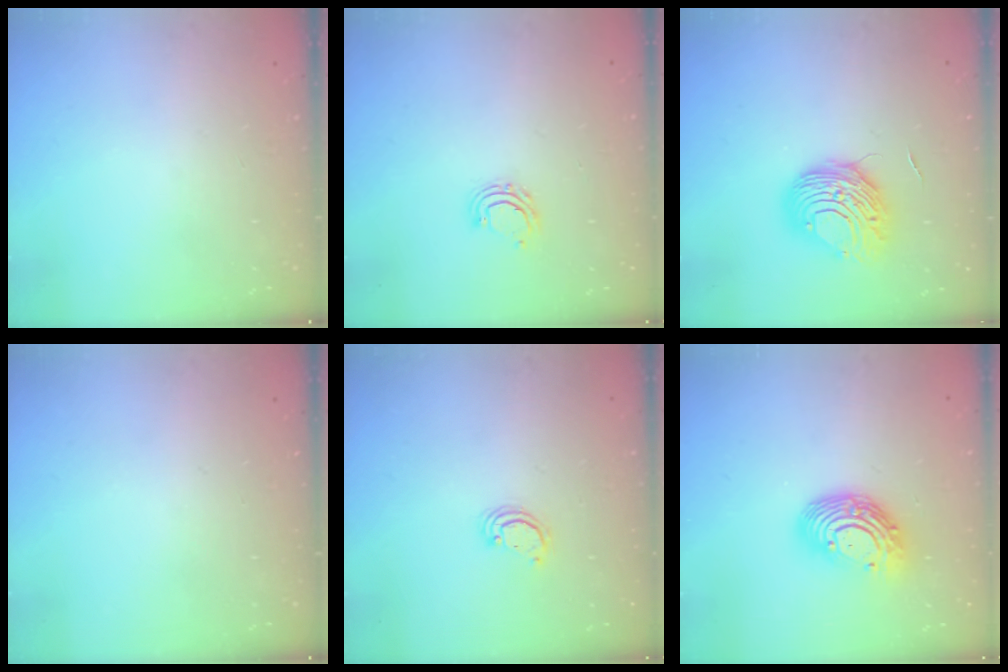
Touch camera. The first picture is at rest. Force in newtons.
{"total": 4.9, "press": 4.9, "slide": 0.5}
{"total": 9.6, "press": 9.5, "slide": 0.7}
{"total": 0.0}
{"total": 2.1, "press": 2.1, "slide": 0.1}
{"total": 13.2, "press": 13.1, "slide": 1.3}